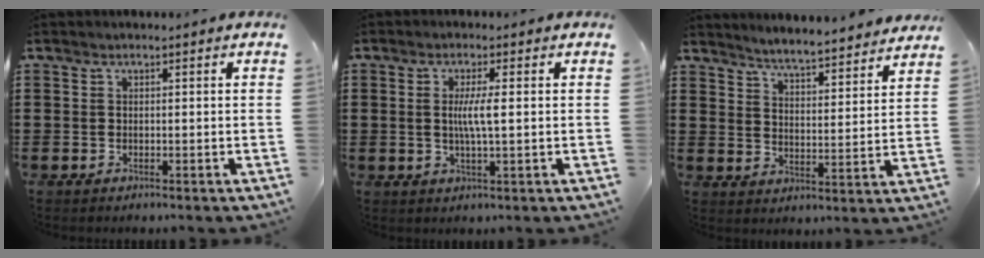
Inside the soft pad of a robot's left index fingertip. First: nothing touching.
{"total": 4.0, "force": [0.3, 0.3, 4.0], "torque": [-0.075, -0.003, 0.001]}
{"total": 4.1, "force": [4.1, -0.5, 0.4], "torque": [-0.033, -0.037, 0.066]}